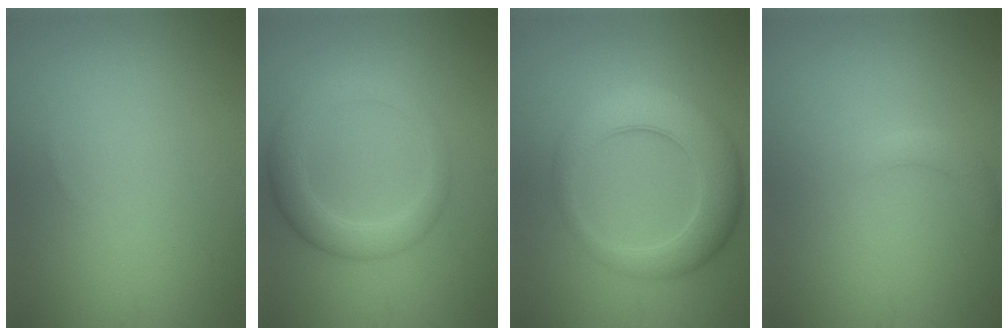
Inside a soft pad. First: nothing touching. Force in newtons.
{"total": 4.0, "press": 3.9, "slide": 0.5}
{"total": 6.6, "press": 6.6, "slide": 0.2}
{"total": 1.3, "press": 1.3, "slide": 0.1}